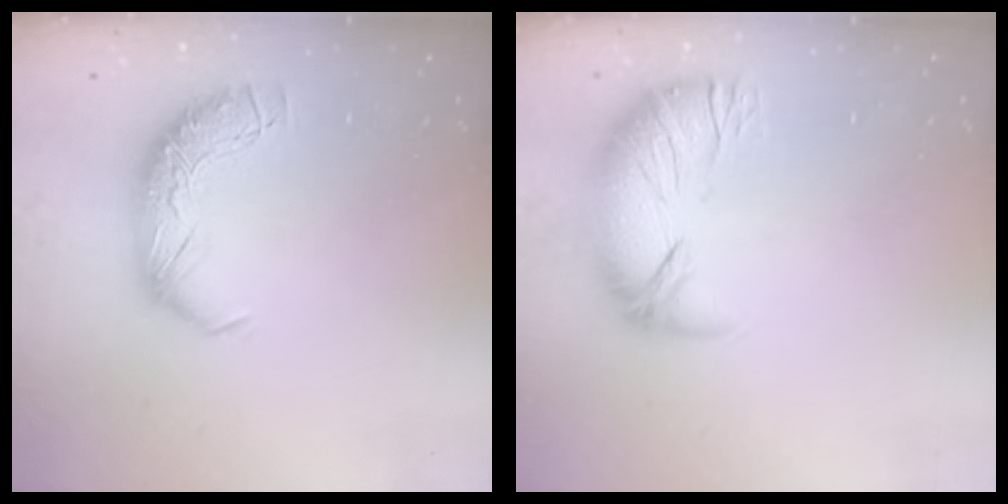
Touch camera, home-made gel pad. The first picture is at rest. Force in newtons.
{"total": 2.8, "press": 1.7, "slide": 2.3}